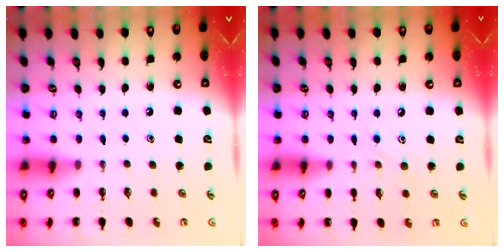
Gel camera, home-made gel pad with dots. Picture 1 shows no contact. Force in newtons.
{"total": 5.5, "press": 5.3, "slide": 1.5}